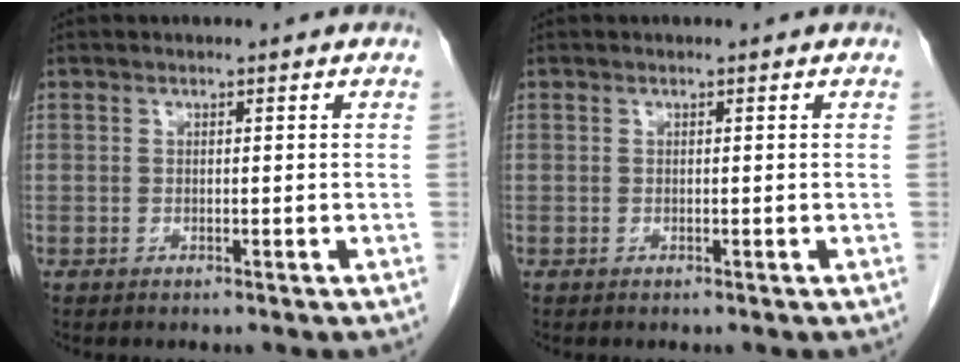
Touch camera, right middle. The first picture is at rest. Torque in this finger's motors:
{"motor_torque": [-0.05, -0.01, 0.00, 0.00]}